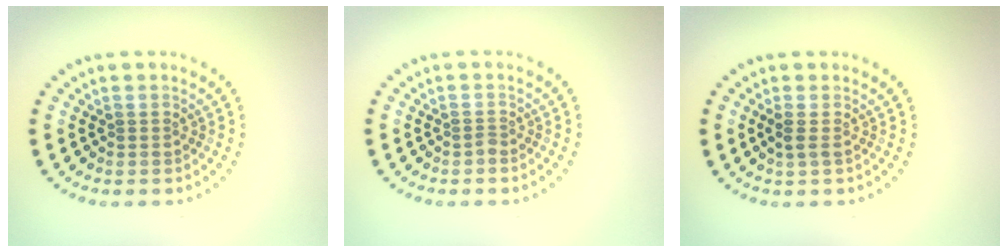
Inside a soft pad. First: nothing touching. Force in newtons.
{"total": 0.5, "press": 0.4, "slide": 0.4}
{"total": 1.1, "press": 1.0, "slide": 0.5}